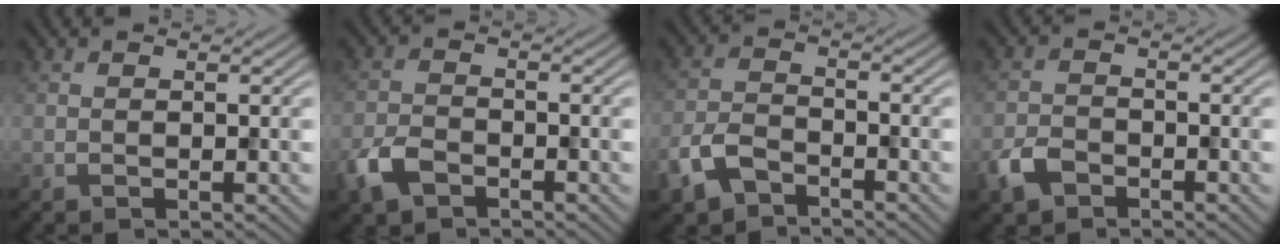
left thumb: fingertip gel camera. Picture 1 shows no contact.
{"total": 4.3, "force": [-2.7, 2.5, 2.3], "torque": [-0.052, -0.007, -0.066]}
{"total": 5.6, "force": [-3.9, 2.9, 2.8], "torque": [-0.063, -0.006, -0.092]}
{"total": 3.6, "force": [-2.4, 2.2, 1.7], "torque": [-0.036, -0.006, -0.059]}